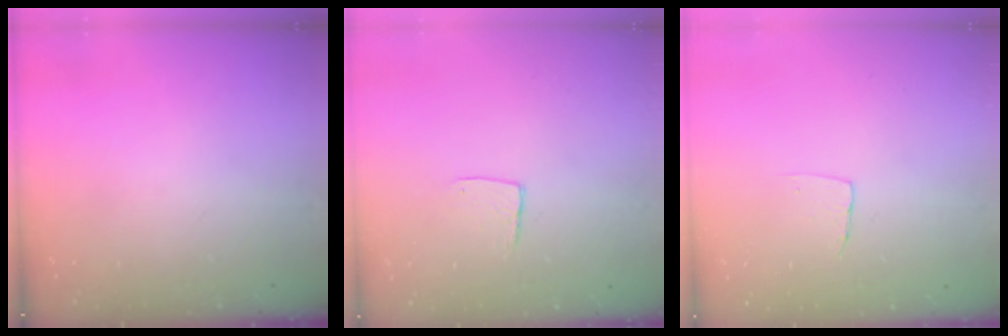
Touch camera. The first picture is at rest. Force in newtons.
{"total": 5.9, "press": 5.9, "slide": 0.4}
{"total": 3.7, "press": 3.7, "slide": 0.2}